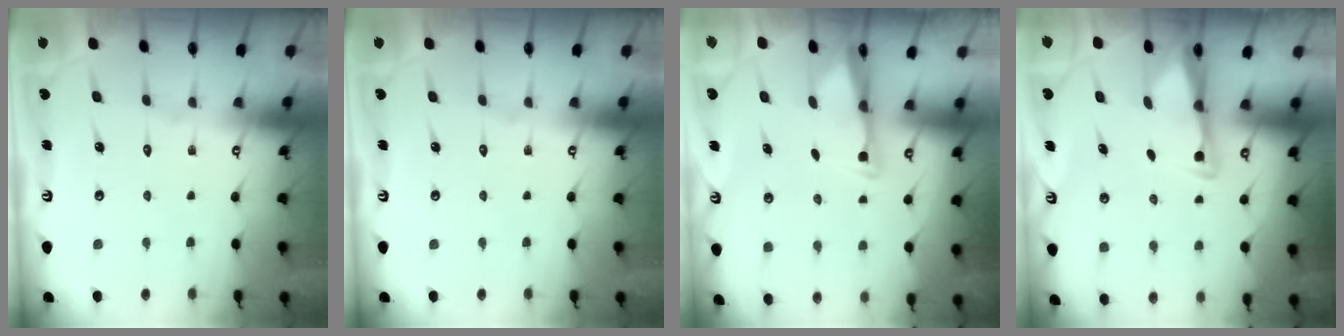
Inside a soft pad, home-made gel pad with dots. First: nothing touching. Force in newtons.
{"total": 0.0}
{"total": 2.7, "press": 2.7, "slide": 0.4}
{"total": 2.9, "press": 2.9, "slide": 0.4}